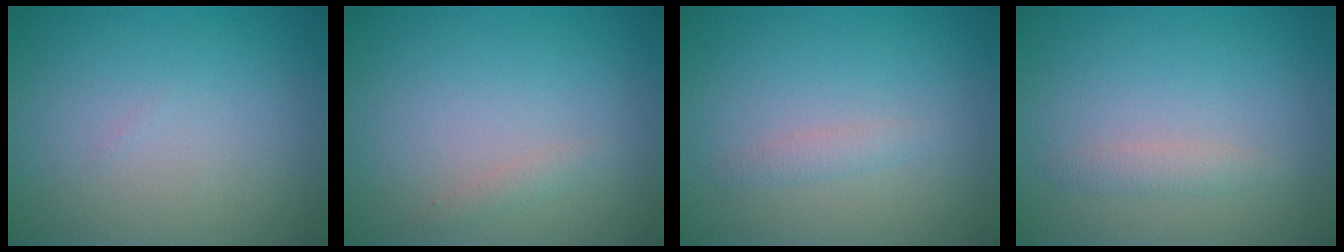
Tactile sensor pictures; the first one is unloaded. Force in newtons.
{"total": 0.8, "press": 0.8, "slide": 0.0}
{"total": 1.0, "press": 1.0, "slide": 0.0}
{"total": 1.2, "press": 1.2, "slide": 0.0}